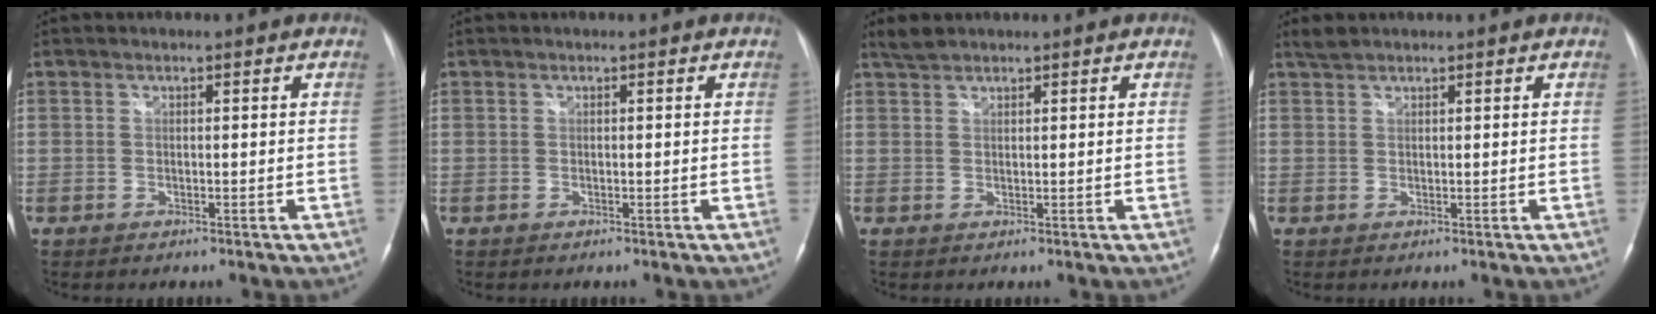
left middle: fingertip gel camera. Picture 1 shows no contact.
{"total": 0.0}
{"total": 1.9, "force": [1.8, 0.4, 0.5], "torque": [-0.016, 0.009, 0.038]}
{"total": 1.9, "force": [1.7, 0.4, 0.7], "torque": [-0.020, 0.011, 0.037]}